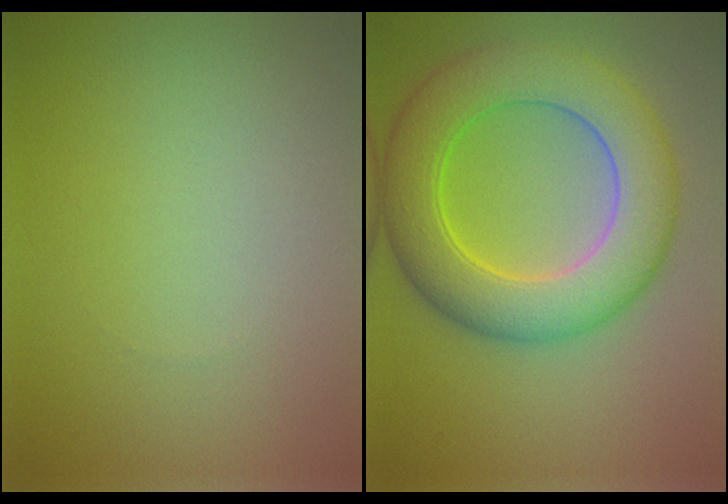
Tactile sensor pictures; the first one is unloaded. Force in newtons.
{"total": 8.8, "press": 8.8, "slide": 0.3}